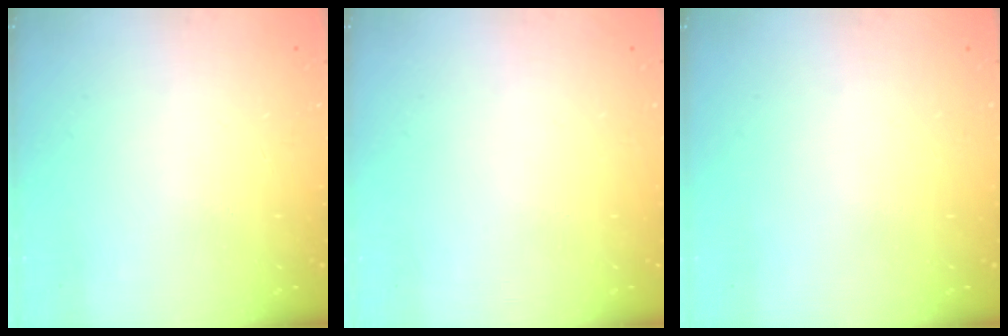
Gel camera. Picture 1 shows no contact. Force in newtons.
{"total": 0.0}
{"total": 0.0}